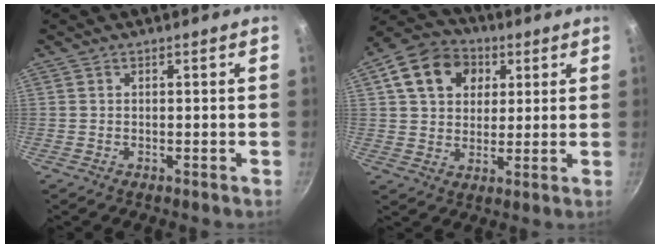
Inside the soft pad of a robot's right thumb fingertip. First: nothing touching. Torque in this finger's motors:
{"motor_torque": [0.24, 2.88, 0.61, -0.50, 0.08]}